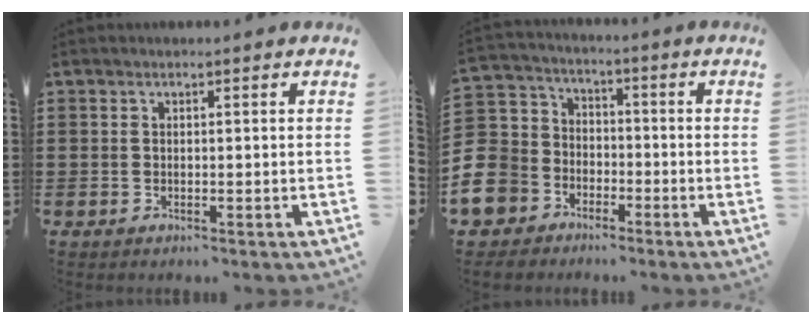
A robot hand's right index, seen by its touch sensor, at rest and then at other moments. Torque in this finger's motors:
{"motor_torque": [0.81, 0.85, 0.03, -0.21]}